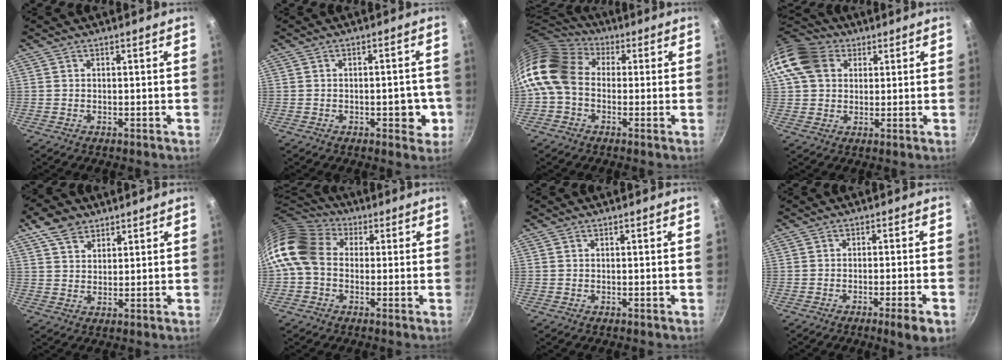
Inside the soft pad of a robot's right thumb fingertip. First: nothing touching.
{"total": 5.7, "force": [-1.5, 2.8, 4.6], "torque": [-0.041, 0.008, -0.020]}
{"total": 14.9, "force": [0.3, 11.5, 9.4], "torque": [-0.178, 0.031, -0.016]}
{"total": 12.2, "force": [4.2, 9.6, 6.3], "torque": [-0.106, 0.011, 0.065]}
{"total": 6.5, "force": [4.2, 4.1, 2.7], "torque": [-0.034, -0.011, 0.077]}
{"total": 13.3, "force": [0.8, 10.5, 8.2], "torque": [-0.146, 0.026, -0.007]}
{"total": 0.0}
{"total": 5.4, "force": [-2.8, 0.4, 4.6], "torque": [-0.066, 0.012, -0.036]}